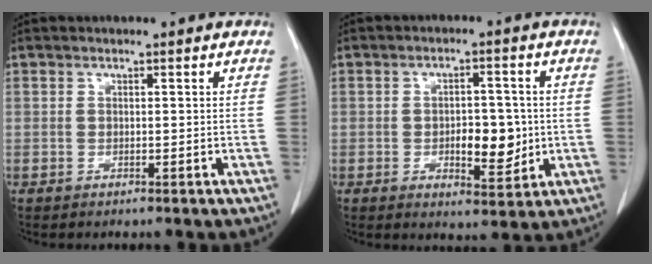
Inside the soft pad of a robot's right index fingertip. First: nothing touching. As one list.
[{"total": 6.7, "force": [-0.9, 3.1, 6.0], "torque": [-0.084, -0.002, -0.006]}]